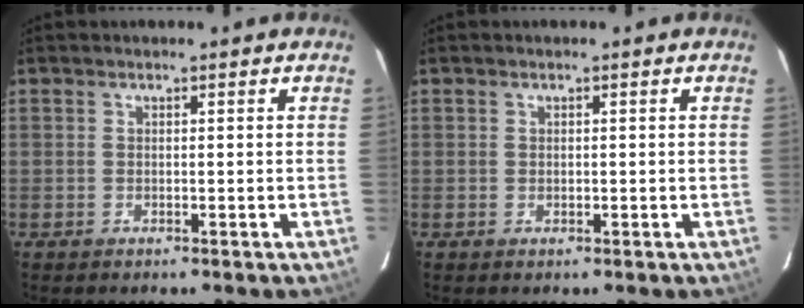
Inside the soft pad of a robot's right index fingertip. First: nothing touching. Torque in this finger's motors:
{"motor_torque": [-0.20, 0.12, -0.09, -0.02]}